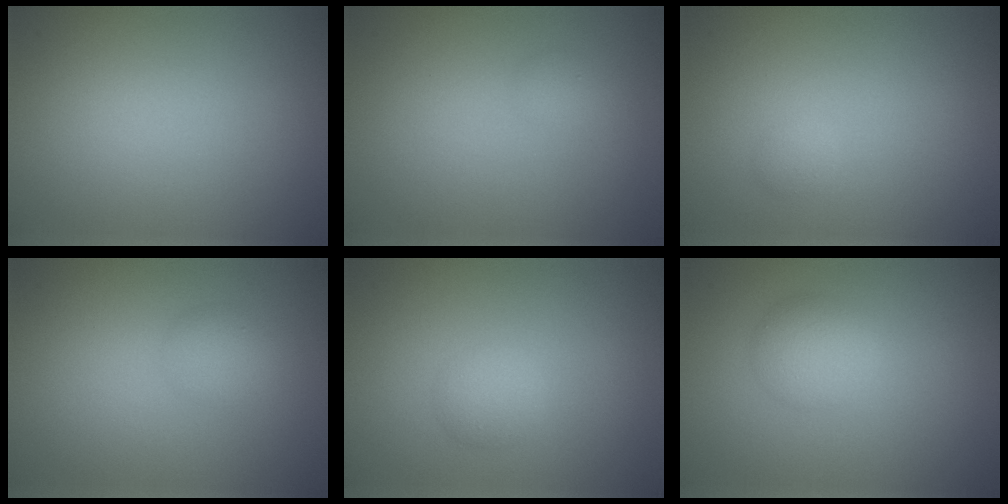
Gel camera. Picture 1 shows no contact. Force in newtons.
{"total": 0.7, "press": 0.7, "slide": 0.0}
{"total": 0.7, "press": 0.7, "slide": 0.0}
{"total": 1.8, "press": 1.8, "slide": 0.0}
{"total": 1.8, "press": 1.8, "slide": 0.1}
{"total": 2.7, "press": 2.7, "slide": 0.1}